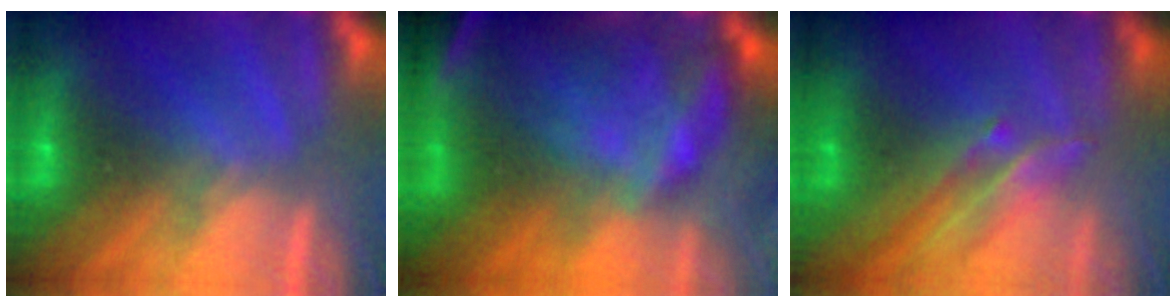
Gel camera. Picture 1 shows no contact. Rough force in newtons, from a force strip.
{"total": 11.8}
{"total": 2.9}